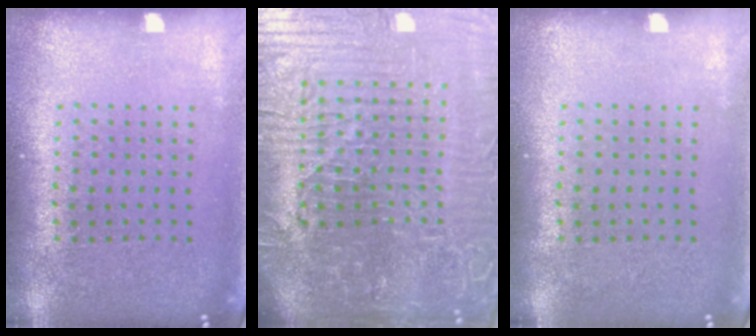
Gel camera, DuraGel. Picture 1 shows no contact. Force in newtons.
{"total": 8.0, "press": 7.1, "slide": 3.6}
{"total": 0.0}